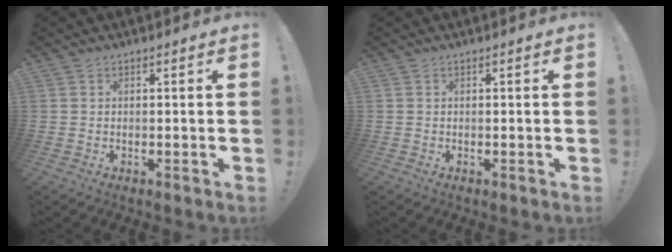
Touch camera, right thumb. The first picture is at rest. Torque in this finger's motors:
{"motor_torque": [-0.01, 0.01, 0.00, 0.00, 0.00]}